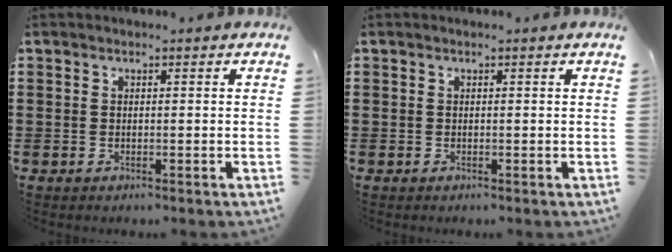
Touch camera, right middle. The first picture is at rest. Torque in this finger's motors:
{"motor_torque": [-1.40, -0.73, 0.17, -0.01]}